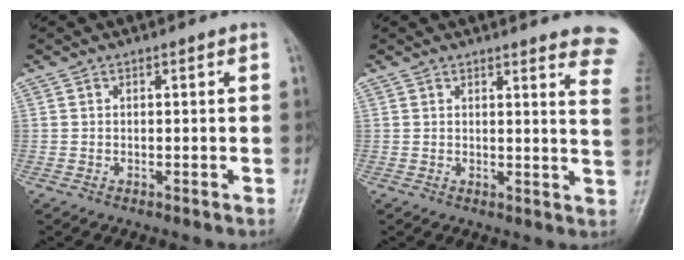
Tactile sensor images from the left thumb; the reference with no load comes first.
{"total": 11.3, "force": [9.9, 1.5, 5.3], "torque": [-0.027, -0.065, 0.086]}